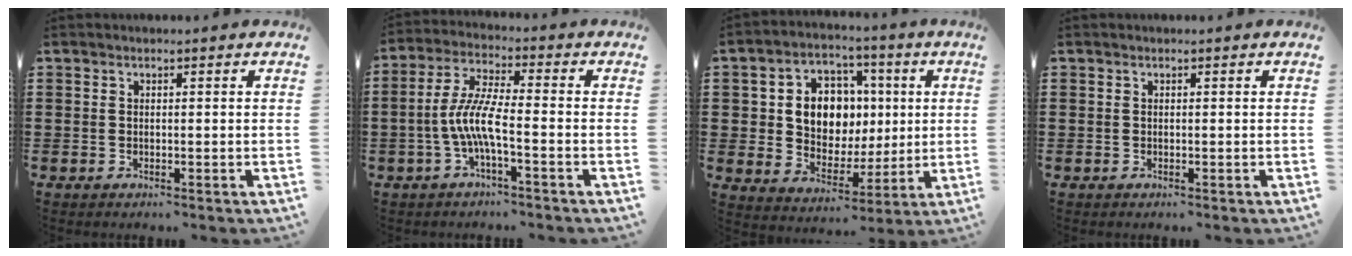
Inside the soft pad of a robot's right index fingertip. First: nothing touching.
{"total": 7.0, "force": [-2.4, 1.1, 6.5], "torque": [-0.153, -0.012, -0.053]}
{"total": 8.9, "force": [1.5, 7.5, 4.6], "torque": [-0.103, 0.018, 0.030]}
{"total": 0.0}